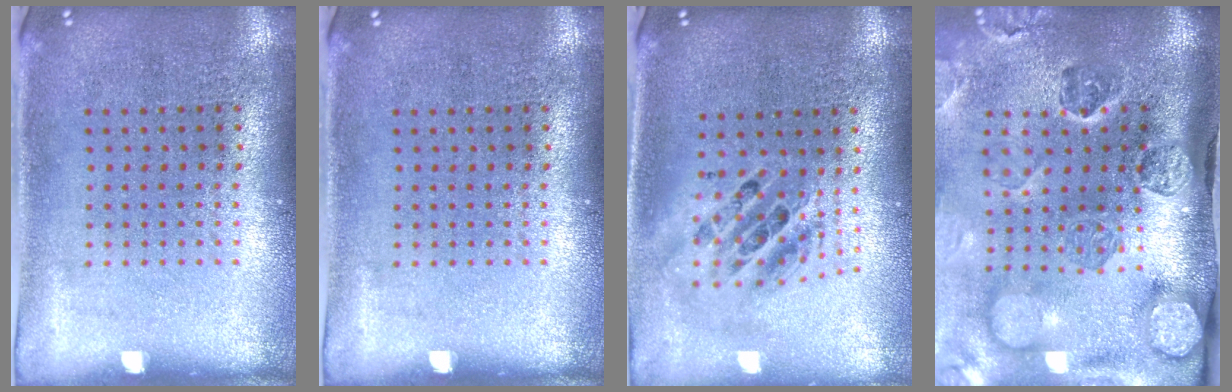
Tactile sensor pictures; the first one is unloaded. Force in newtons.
{"total": 0.0}
{"total": 1.8, "press": 1.5, "slide": 1.1}
{"total": 5.0, "press": 3.7, "slide": 3.5}